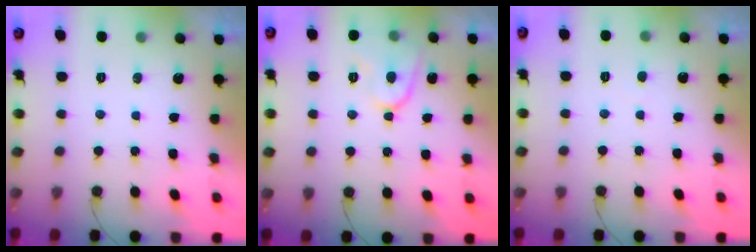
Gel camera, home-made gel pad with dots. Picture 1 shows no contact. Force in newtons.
{"total": 9.7, "press": 9.7, "slide": 0.9}
{"total": 2.0, "press": 2.0, "slide": 0.1}